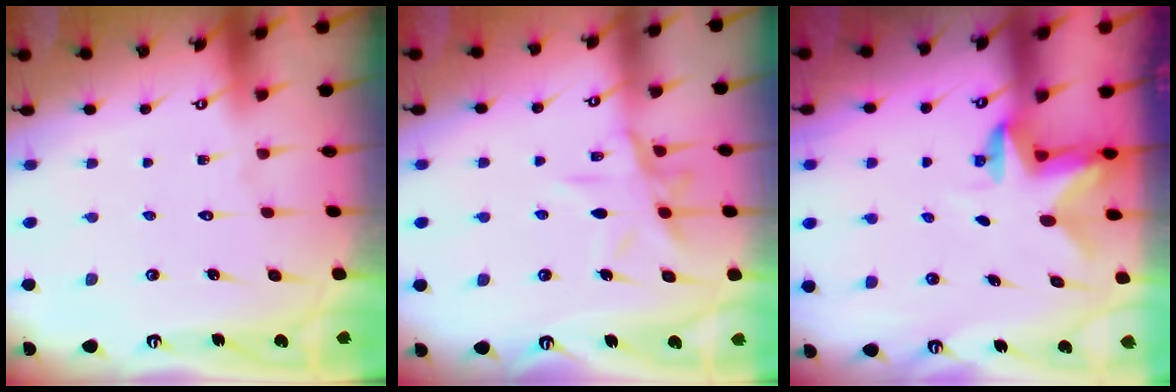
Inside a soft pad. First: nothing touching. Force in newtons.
{"total": 11.5, "press": 11.4, "slide": 0.9}
{"total": 2.7, "press": 2.6, "slide": 0.5}